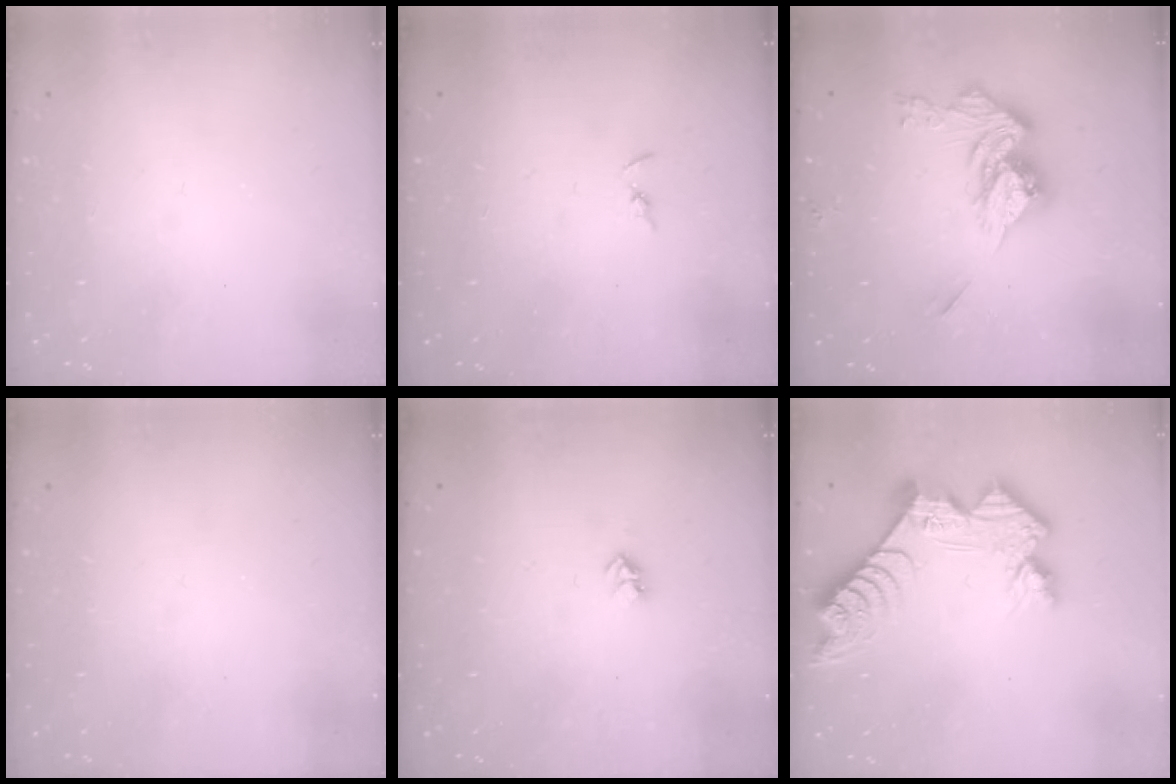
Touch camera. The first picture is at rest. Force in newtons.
{"total": 2.4, "press": 2.3, "slide": 0.2}
{"total": 14.5, "press": 14.5, "slide": 0.8}
{"total": 0.0}
{"total": 2.7, "press": 2.7, "slide": 0.4}
{"total": 13.9, "press": 13.9, "slide": 1.0}